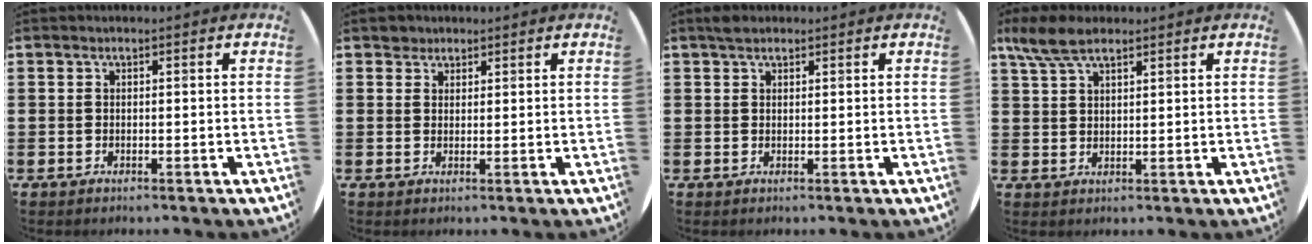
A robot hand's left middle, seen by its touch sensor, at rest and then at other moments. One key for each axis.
{"total": 1.7, "fx": 1.4, "fy": 0.9, "fz": -0.1, "tx": 0.007, "ty": -0.001, "tz": 0.028}
{"total": 1.3, "fx": 1.1, "fy": 0.5, "fz": 0.3, "tx": -0.001, "ty": 0.001, "tz": 0.019}
{"total": 5.5, "fx": 4.2, "fy": 1.9, "fz": 3.0, "tx": -0.068, "ty": 0.001, "tz": 0.077}